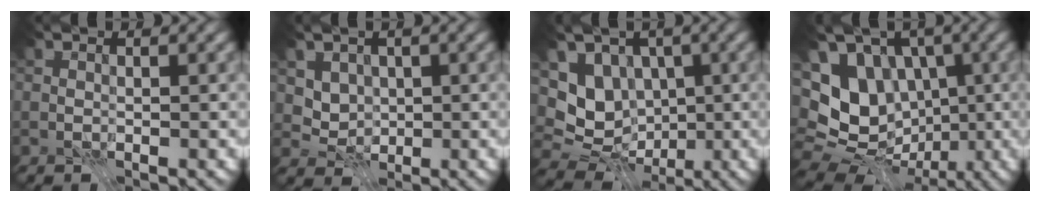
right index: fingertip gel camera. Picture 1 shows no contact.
{"total": 2.6, "force": [1.1, 2.2, 1.0], "torque": [-0.028, -0.015, 0.037]}
{"total": 8.3, "force": [-0.2, 6.6, 5.0], "torque": [-0.077, 0.000, -0.005]}
{"total": 11.0, "force": [-0.2, 8.5, 6.9], "torque": [-0.105, 0.007, -0.006]}